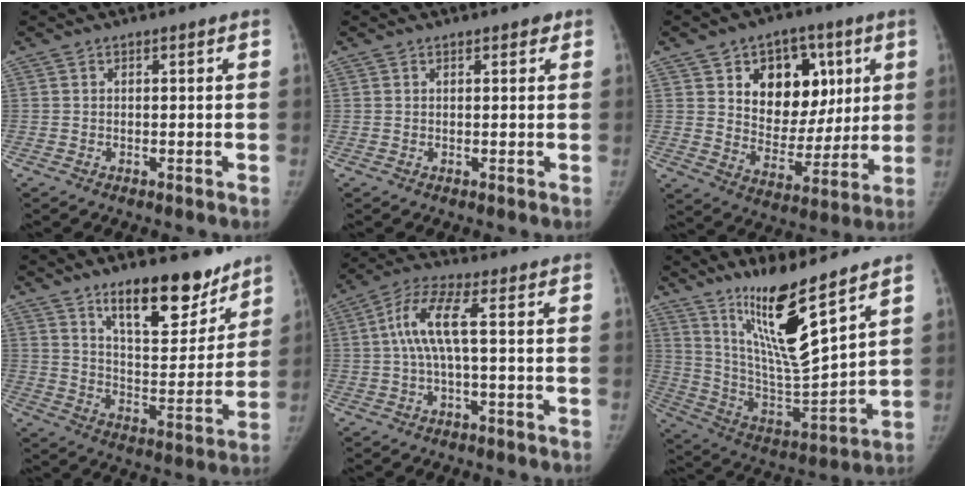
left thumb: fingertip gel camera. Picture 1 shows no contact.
{"total": 1.0, "force": [0.7, 0.6, 0.5], "torque": [0.003, -0.001, 0.004]}
{"total": 16.6, "force": [5.4, 12.1, 10.0], "torque": [-0.088, -0.022, 0.094]}
{"total": 16.5, "force": [11.8, 6.4, 9.6], "torque": [-0.091, -0.090, 0.190]}
{"total": 6.7, "force": [-0.3, 1.4, 6.6], "torque": [-0.151, 0.036, -0.008]}
{"total": 17.4, "force": [11.7, 2.1, 12.7], "torque": [-0.204, -0.082, 0.225]}